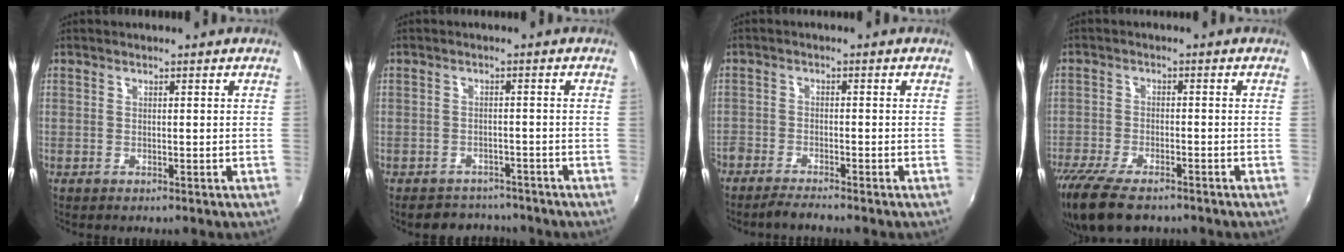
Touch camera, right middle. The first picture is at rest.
{"total": 6.6, "force": [-6.0, 2.6, 0.9], "torque": [-0.025, 0.003, -0.085]}
{"total": 4.0, "force": [-3.8, 0.3, 1.4], "torque": [-0.047, -0.015, -0.076]}
{"total": 12.7, "force": [-9.8, 4.3, 6.9], "torque": [-0.165, -0.045, -0.174]}